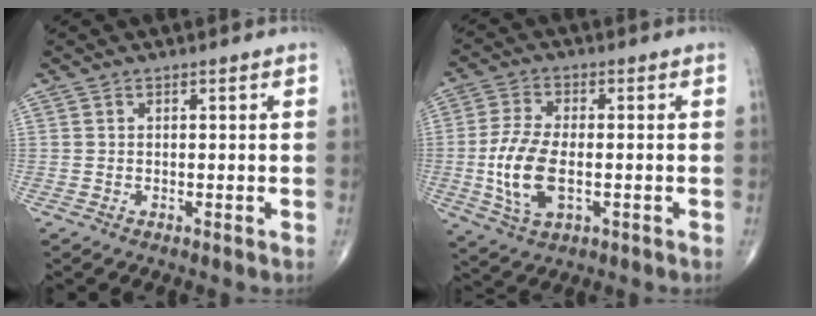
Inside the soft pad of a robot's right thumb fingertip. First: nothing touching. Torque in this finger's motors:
{"motor_torque": [-0.22, 0.52, 0.95, -0.01, 0.33]}